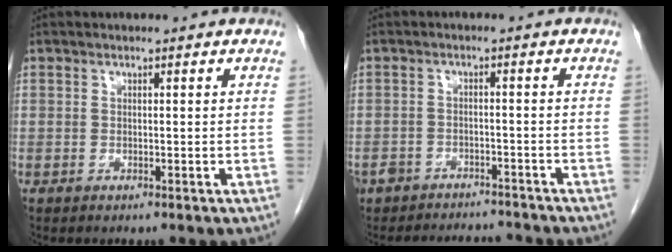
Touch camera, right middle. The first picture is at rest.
{"total": 10.5, "force": [-9.8, 3.3, 2.0], "torque": [-0.041, 0.010, -0.126]}